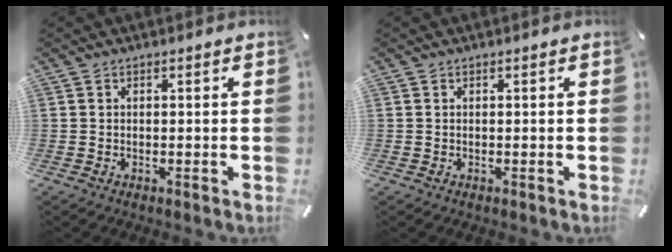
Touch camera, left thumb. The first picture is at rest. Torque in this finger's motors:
{"motor_torque": [0.10, 0.00, -0.03, 0.12, 0.06]}